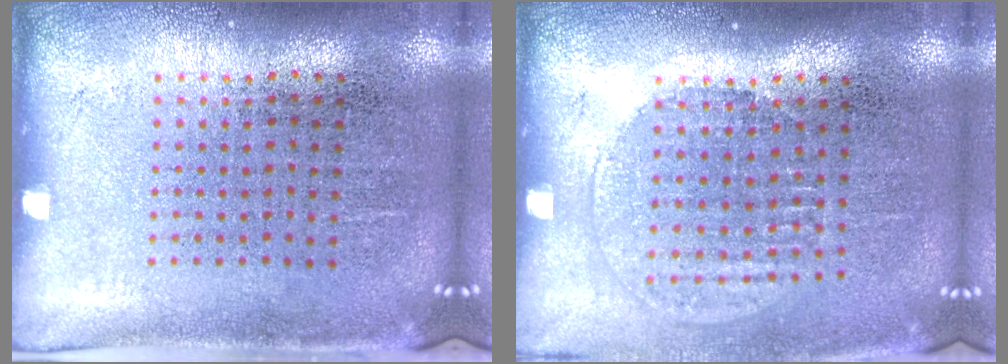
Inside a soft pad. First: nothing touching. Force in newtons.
{"total": 1.3, "press": 1.2, "slide": 0.6}